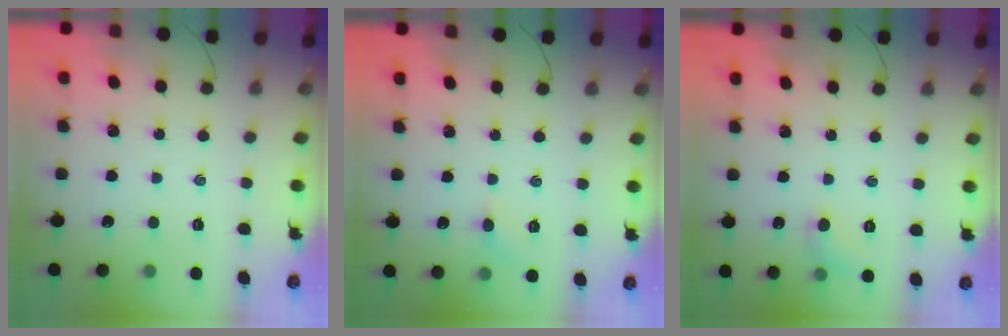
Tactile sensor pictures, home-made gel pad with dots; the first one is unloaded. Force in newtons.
{"total": 4.2, "press": 4.1, "slide": 1.2}
{"total": 5.4, "press": 5.1, "slide": 1.6}